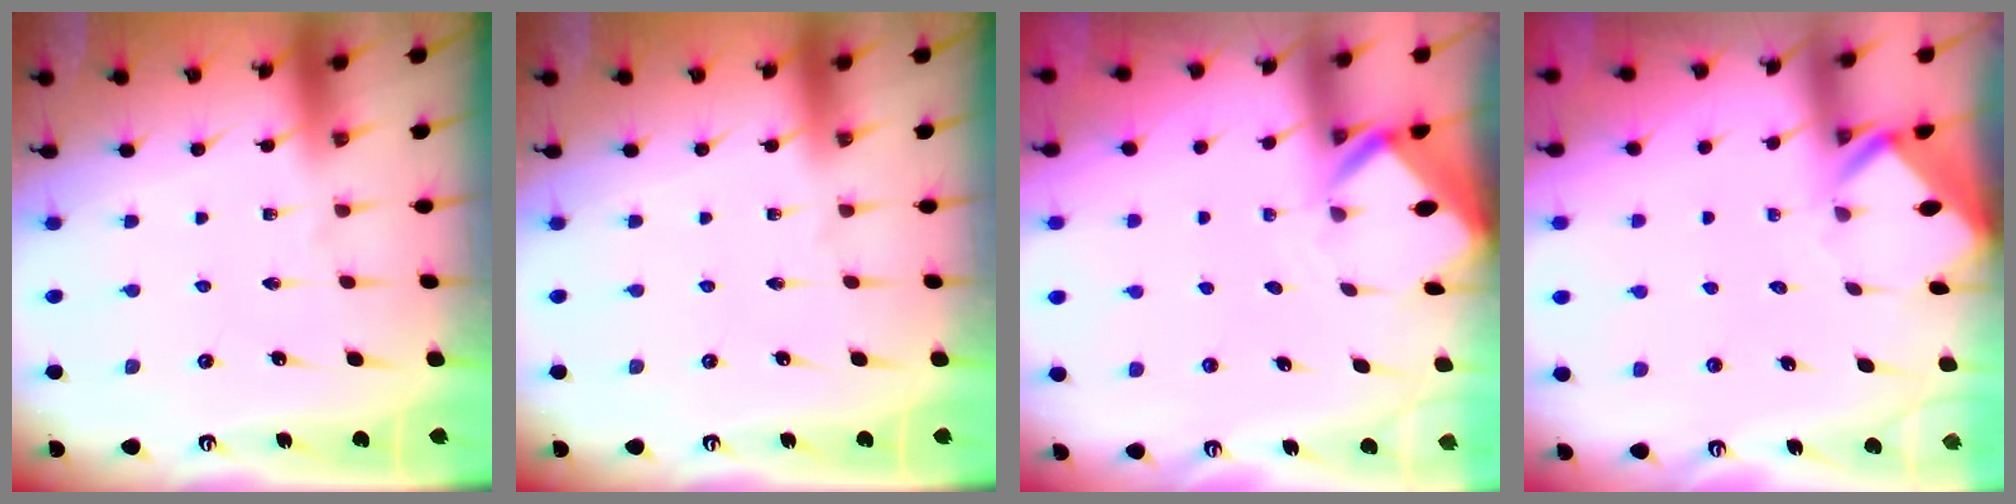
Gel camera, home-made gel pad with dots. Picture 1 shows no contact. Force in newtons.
{"total": 0.0}
{"total": 2.6, "press": 2.5, "slide": 0.3}
{"total": 2.7, "press": 2.7, "slide": 0.2}